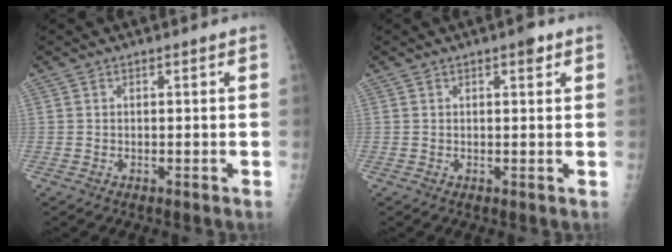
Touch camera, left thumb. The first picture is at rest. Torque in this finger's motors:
{"motor_torque": [0.53, 0.30, 0.42, 0.17, 0.00]}